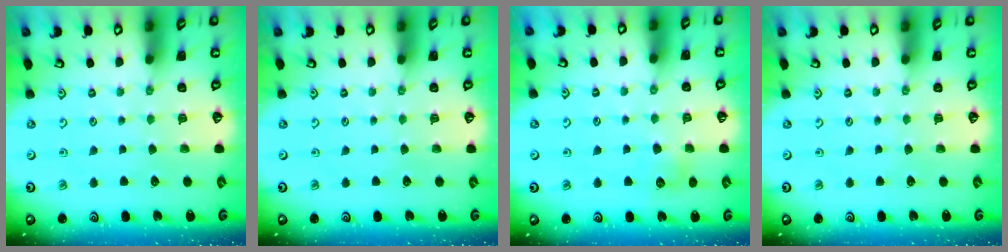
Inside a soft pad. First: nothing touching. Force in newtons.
{"total": 0.0}
{"total": 6.3, "press": 6.3, "slide": 0.9}
{"total": 0.0}